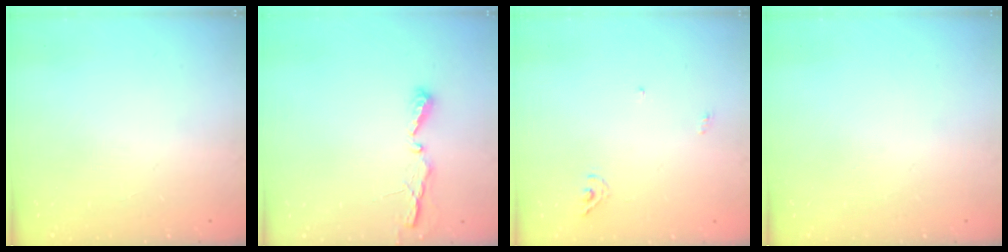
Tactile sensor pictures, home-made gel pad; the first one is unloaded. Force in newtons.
{"total": 4.5, "press": 4.5, "slide": 0.4}
{"total": 4.3, "press": 4.3, "slide": 0.1}
{"total": 0.0}